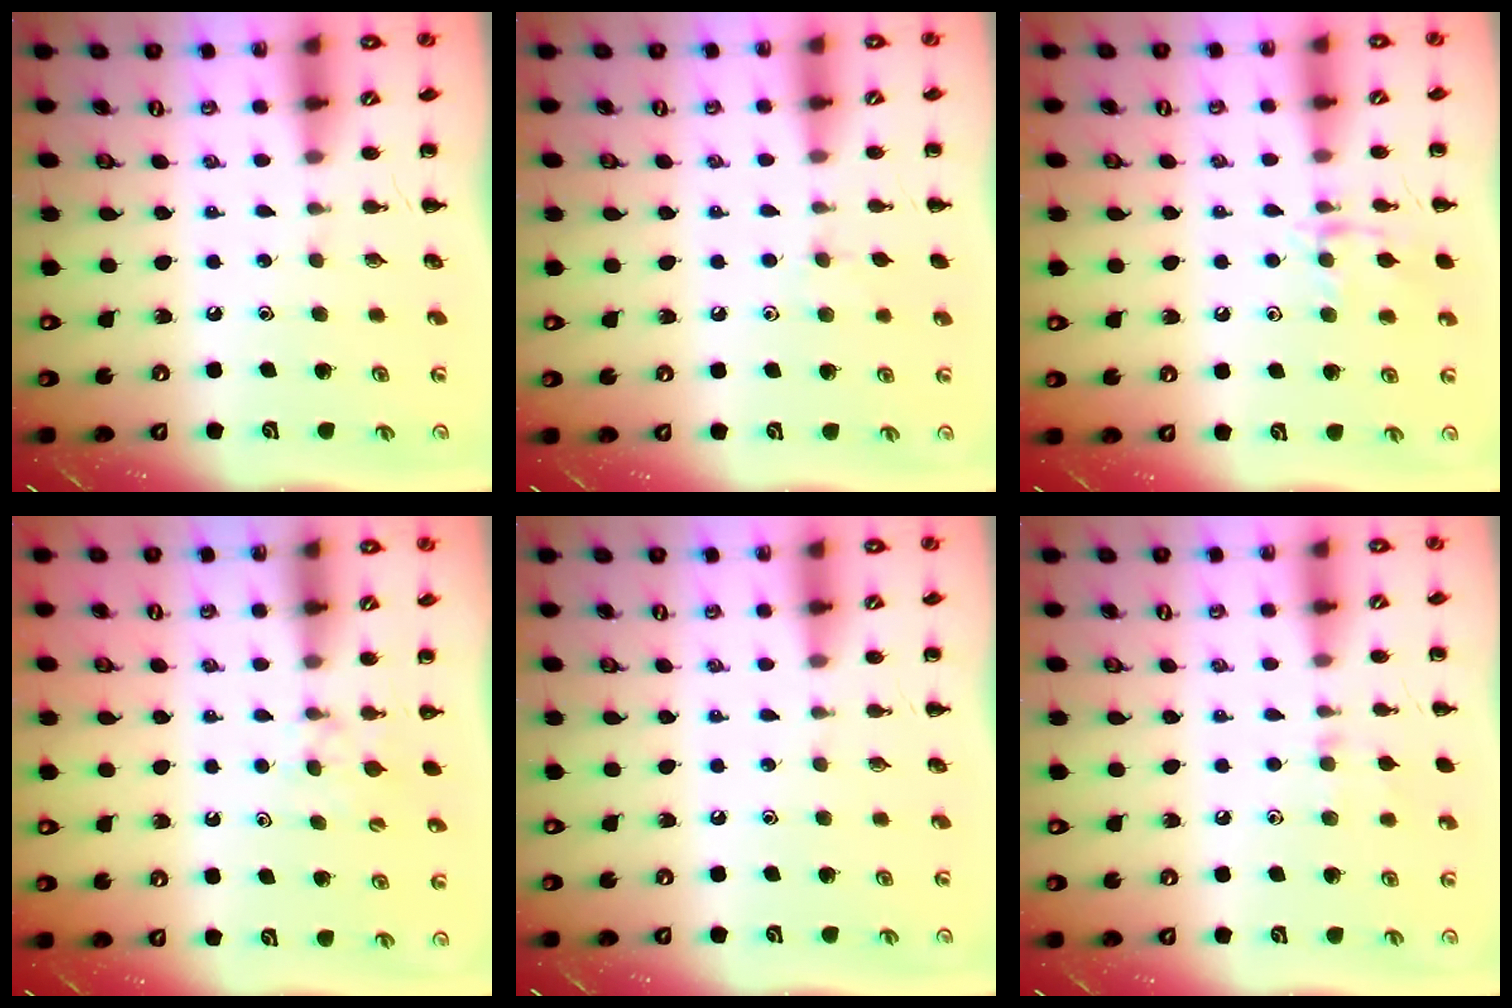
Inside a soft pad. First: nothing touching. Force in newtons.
{"total": 3.3, "press": 3.1, "slide": 1.2}
{"total": 10.3, "press": 10.3, "slide": 0.9}
{"total": 4.5, "press": 4.3, "slide": 1.4}
{"total": 0.0}
{"total": 6.2, "press": 5.8, "slide": 2.2}